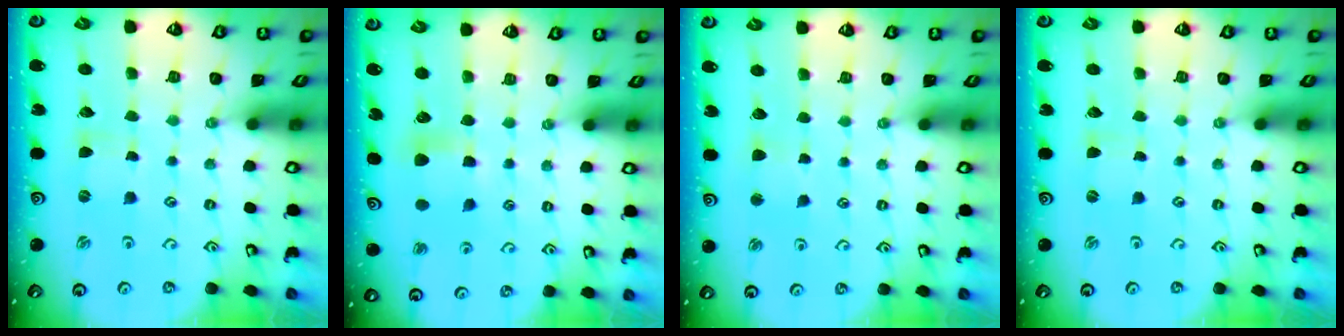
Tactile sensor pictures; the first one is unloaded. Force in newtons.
{"total": 6.5, "press": 6.5, "slide": 0.6}
{"total": 2.7, "press": 2.7, "slide": 0.4}
{"total": 0.0}